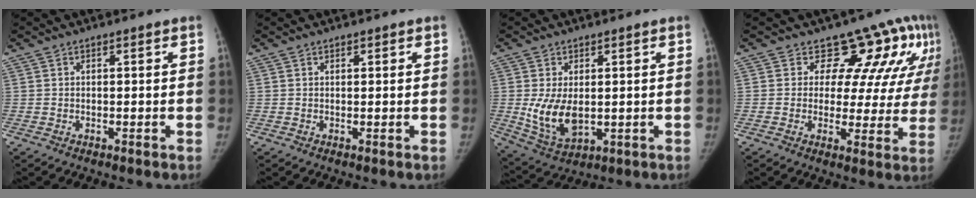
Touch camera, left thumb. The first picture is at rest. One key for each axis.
{"total": 0.6, "fx": 0.5, "fy": 0.2, "fz": 0.3, "tx": -0.004, "ty": -0.002, "tz": 0.006}
{"total": 9.0, "fx": 0.0, "fy": 5.2, "fz": 7.4, "tx": -0.132, "ty": -0.018, "tz": 0.018}
{"total": 12.7, "fx": 8.4, "fy": 6.8, "fz": 6.6, "tx": -0.034, "ty": -0.043, "tz": 0.086}